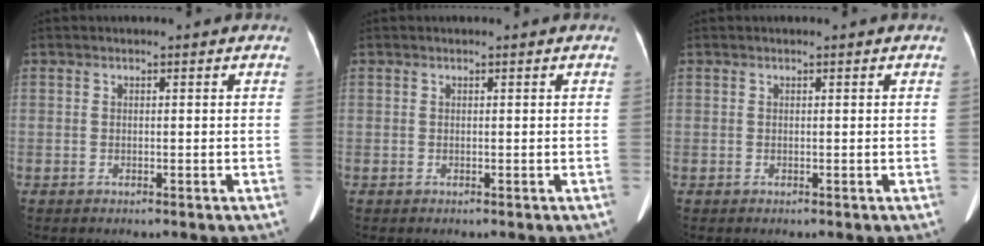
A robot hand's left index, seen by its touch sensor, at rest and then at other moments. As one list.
[{"total": 0.0}, {"total": 0.0}]